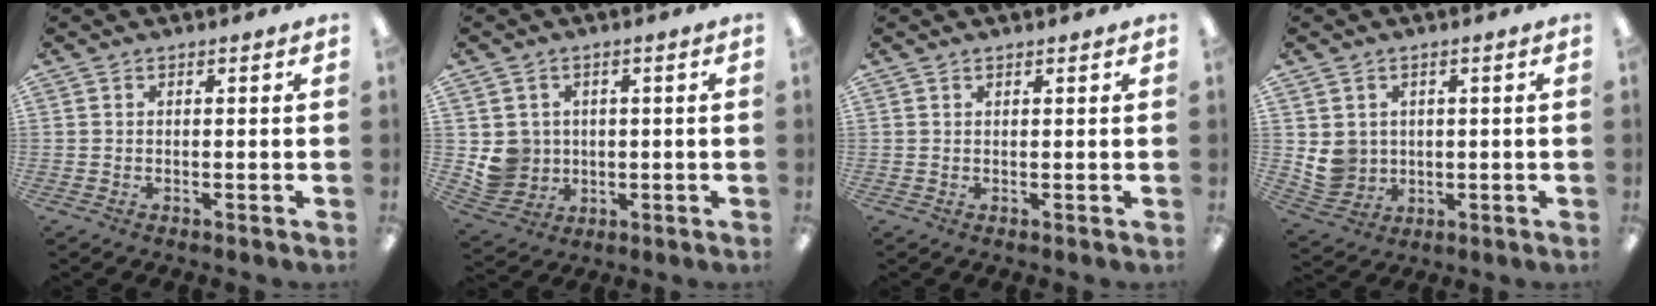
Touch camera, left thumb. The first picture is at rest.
{"total": 6.8, "force": [1.0, 6.6, 1.1], "torque": [-0.032, 0.002, 0.030]}
{"total": 0.8, "force": [0.7, 0.2, 0.3], "torque": [-0.007, 0.001, 0.012]}
{"total": 6.1, "force": [1.5, 5.7, 1.3], "torque": [-0.032, -0.001, 0.034]}